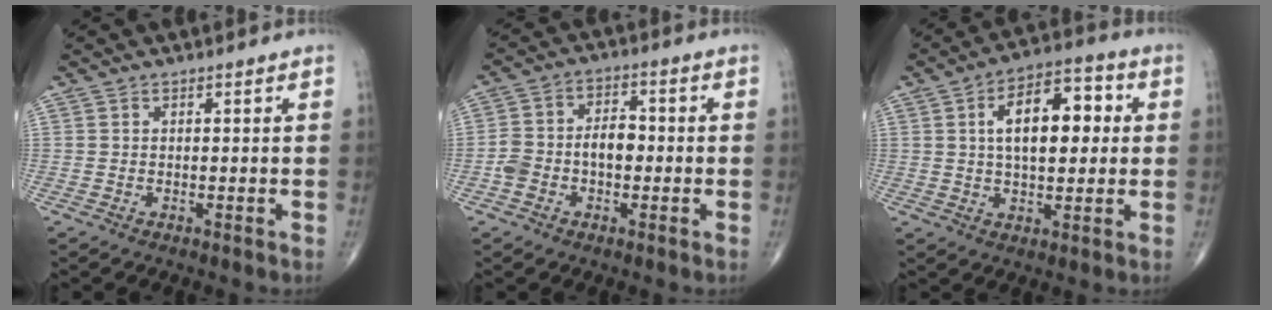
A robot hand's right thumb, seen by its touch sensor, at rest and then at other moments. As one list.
[{"total": 7.6, "force": [-1.4, 5.0, 5.5], "torque": [-0.099, 0.035, -0.030]}, {"total": 13.4, "force": [2.4, 6.8, 11.3], "torque": [-0.155, 0.017, 0.032]}]